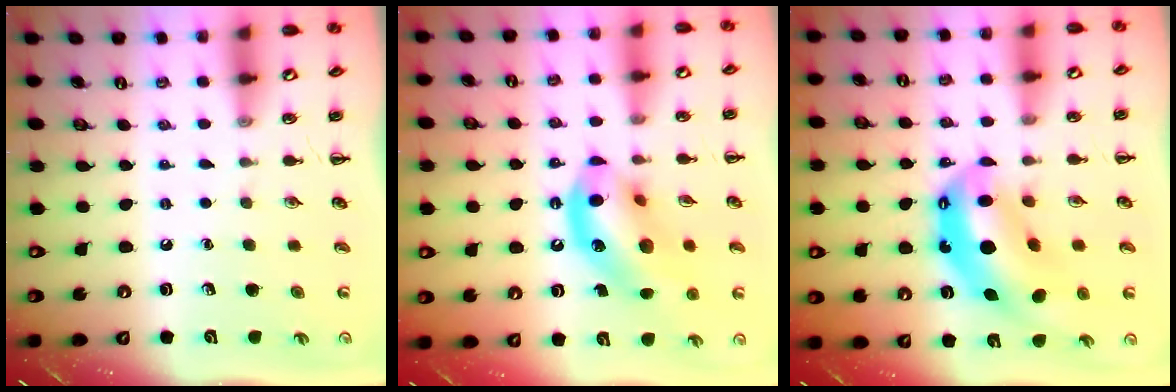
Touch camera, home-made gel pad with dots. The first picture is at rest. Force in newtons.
{"total": 15.5, "press": 15.1, "slide": 3.8}
{"total": 14.9, "press": 14.2, "slide": 4.3}